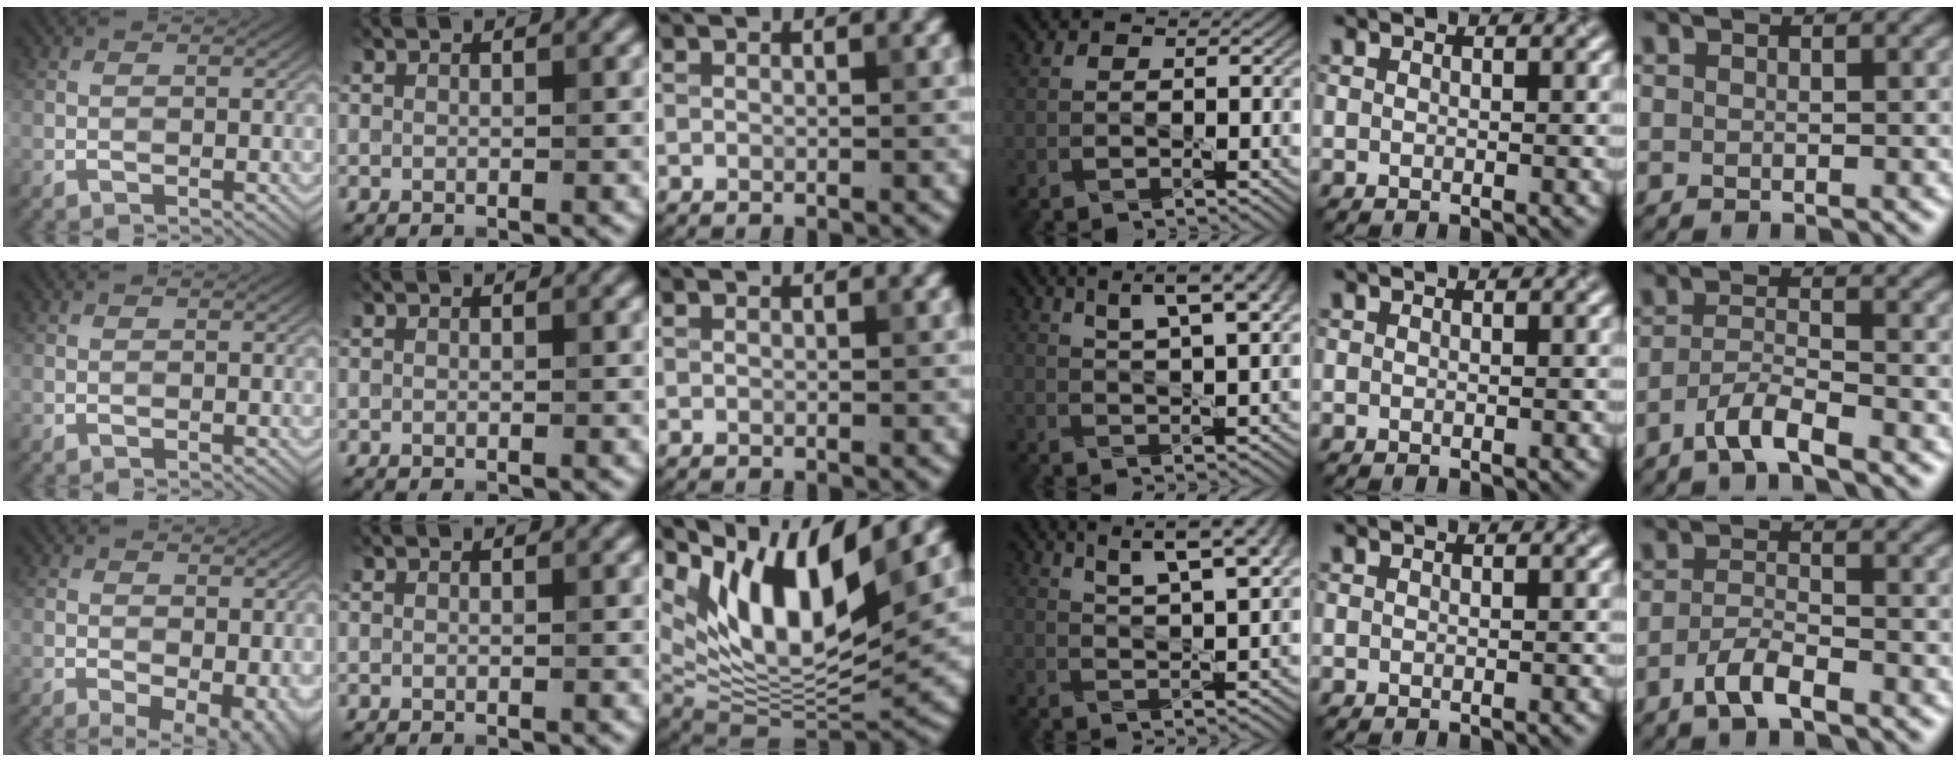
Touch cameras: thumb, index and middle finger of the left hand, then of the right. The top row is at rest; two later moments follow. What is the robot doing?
{"motion": "pour", "object": "sugar"}